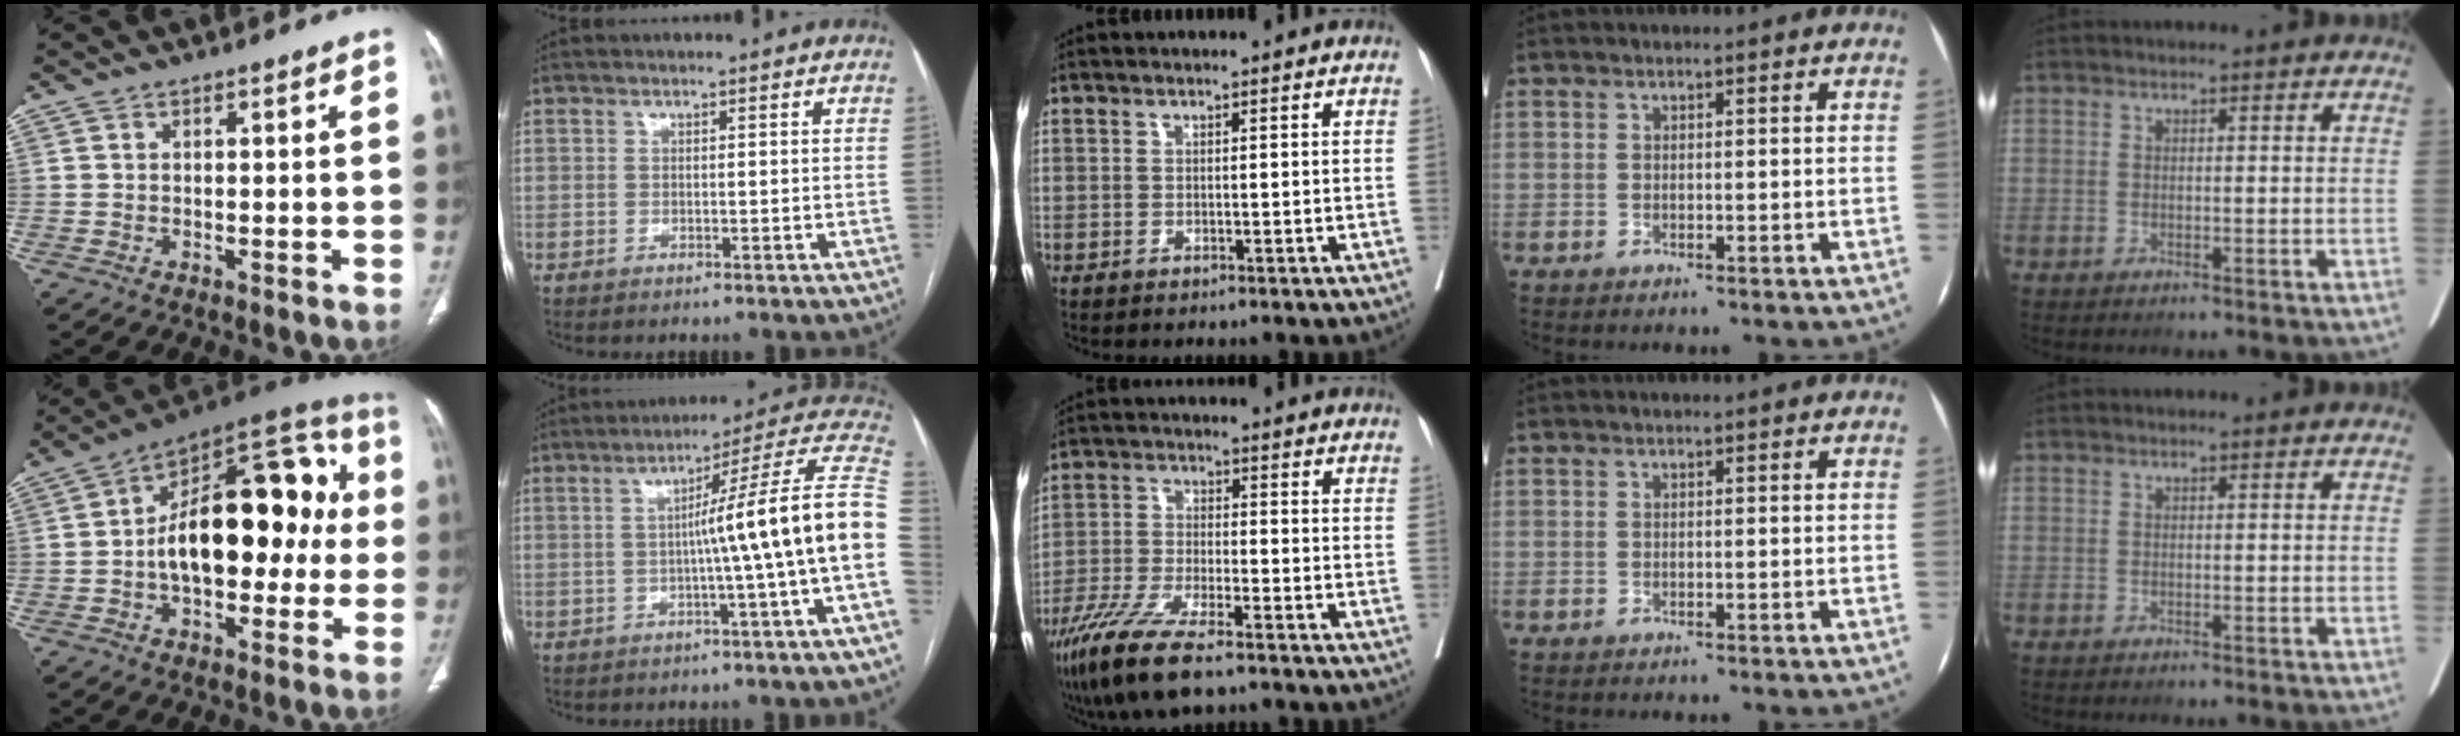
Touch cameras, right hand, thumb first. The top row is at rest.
{"thumb": {"total": 24.4, "force": [0.3, 13.2, 20.5], "torque": [-0.277, 0.051, -0.005]}, "index": {"total": 15.0, "force": [-1.4, -2.2, 14.7], "torque": [-0.182, 0.030, -0.030]}, "middle": {"total": 10.9, "force": [-7.7, 1.7, 7.5], "torque": [-0.145, -0.031, -0.136]}}